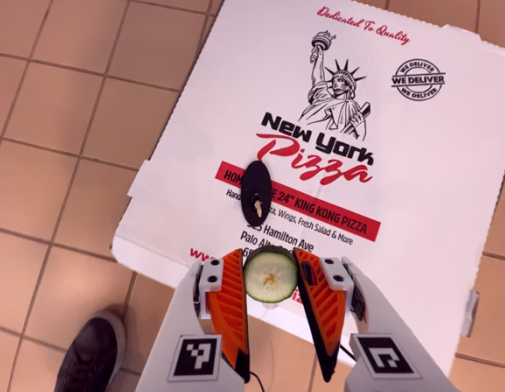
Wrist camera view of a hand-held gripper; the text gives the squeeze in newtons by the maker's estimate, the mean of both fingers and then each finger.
{"total": 8.2, "left": 8.2, "right": 8.2}